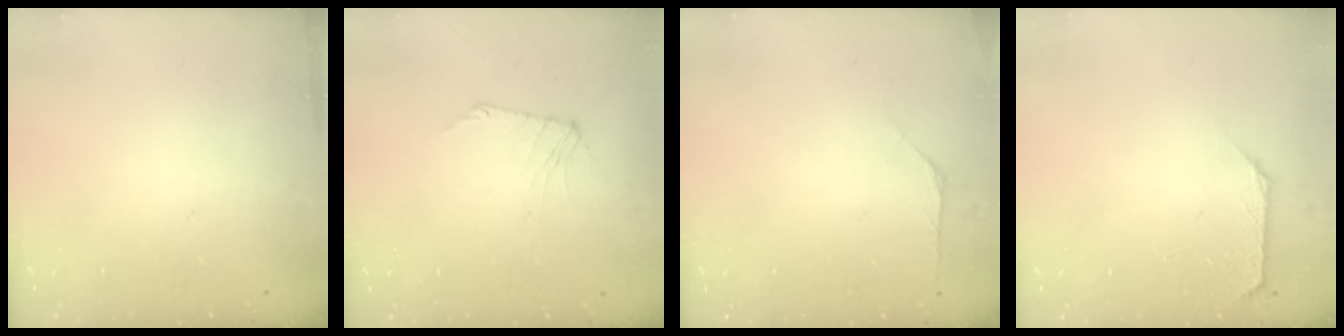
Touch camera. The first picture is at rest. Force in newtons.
{"total": 3.9, "press": 3.9, "slide": 0.6}
{"total": 1.1, "press": 1.0, "slide": 0.5}
{"total": 1.6, "press": 1.5, "slide": 0.6}